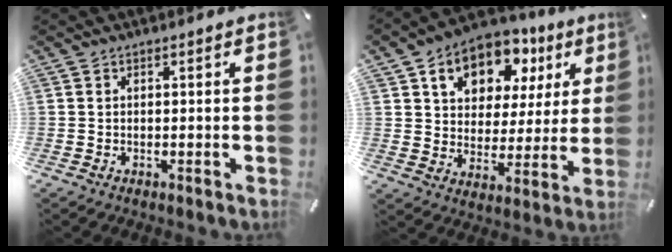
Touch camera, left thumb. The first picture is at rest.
{"total": 13.4, "force": [6.7, 9.7, 6.4], "torque": [-0.101, -0.028, 0.118]}